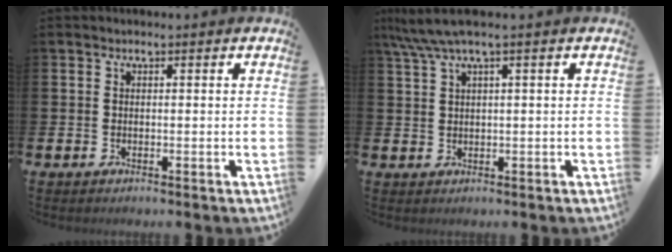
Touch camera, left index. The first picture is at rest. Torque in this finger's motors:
{"motor_torque": [0.48, -0.73, 0.82, 0.21]}